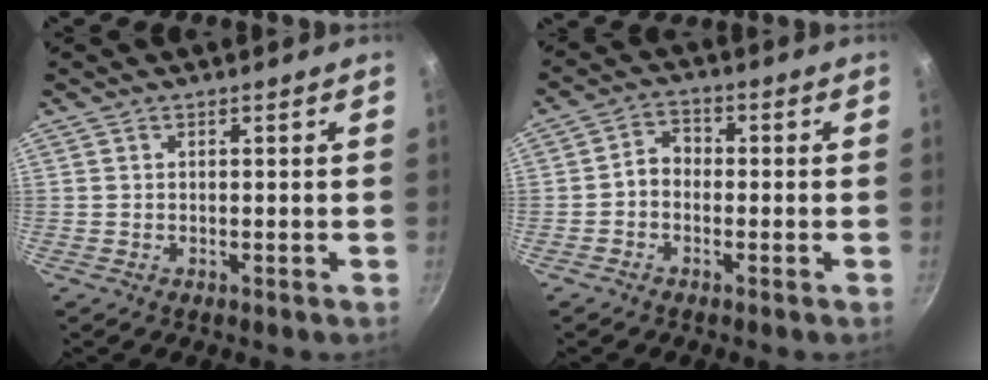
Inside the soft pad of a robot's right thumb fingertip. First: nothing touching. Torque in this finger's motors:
{"motor_torque": [-0.06, -0.13, 0.54, -0.36, -0.01]}